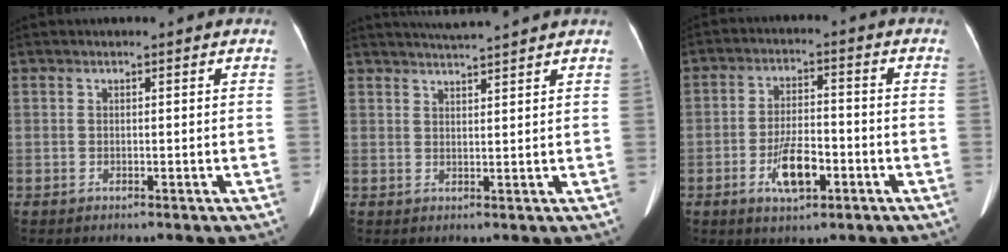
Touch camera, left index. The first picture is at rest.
{"total": 5.5, "force": [5.1, -0.9, 1.8], "torque": [-0.031, 0.019, 0.076]}
{"total": 7.2, "force": [-3.0, 2.7, 5.9], "torque": [-0.118, 0.002, -0.049]}